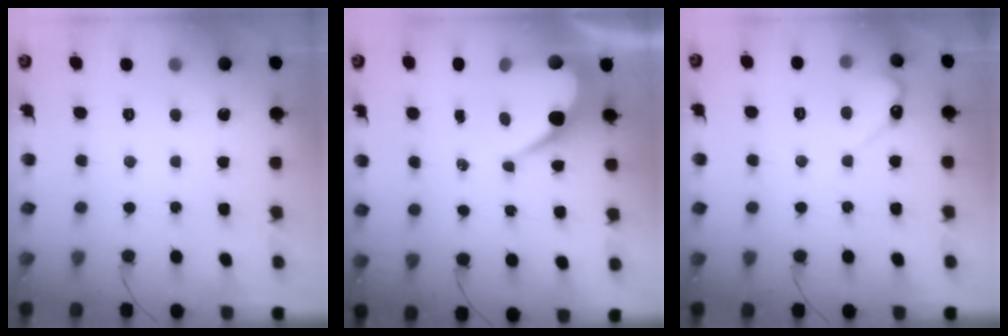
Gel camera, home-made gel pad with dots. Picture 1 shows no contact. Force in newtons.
{"total": 10.2, "press": 10.2, "slide": 0.8}
{"total": 3.3, "press": 3.3, "slide": 0.3}